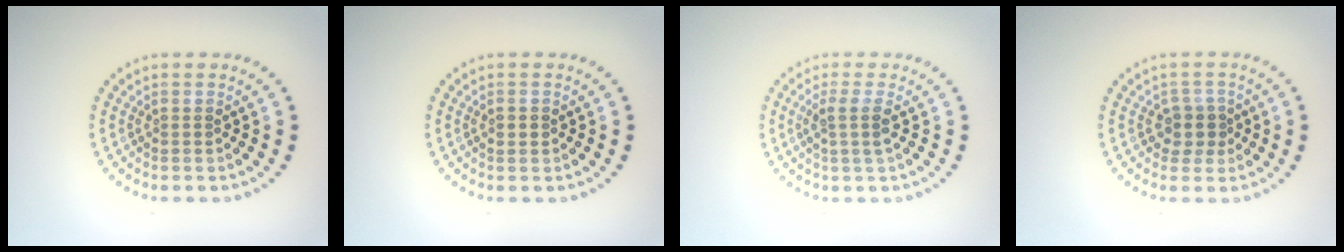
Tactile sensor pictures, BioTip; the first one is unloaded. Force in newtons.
{"total": 1.2, "press": 1.2, "slide": 0.1}
{"total": 2.0, "press": 1.5, "slide": 1.2}
{"total": 2.3, "press": 2.0, "slide": 1.2}